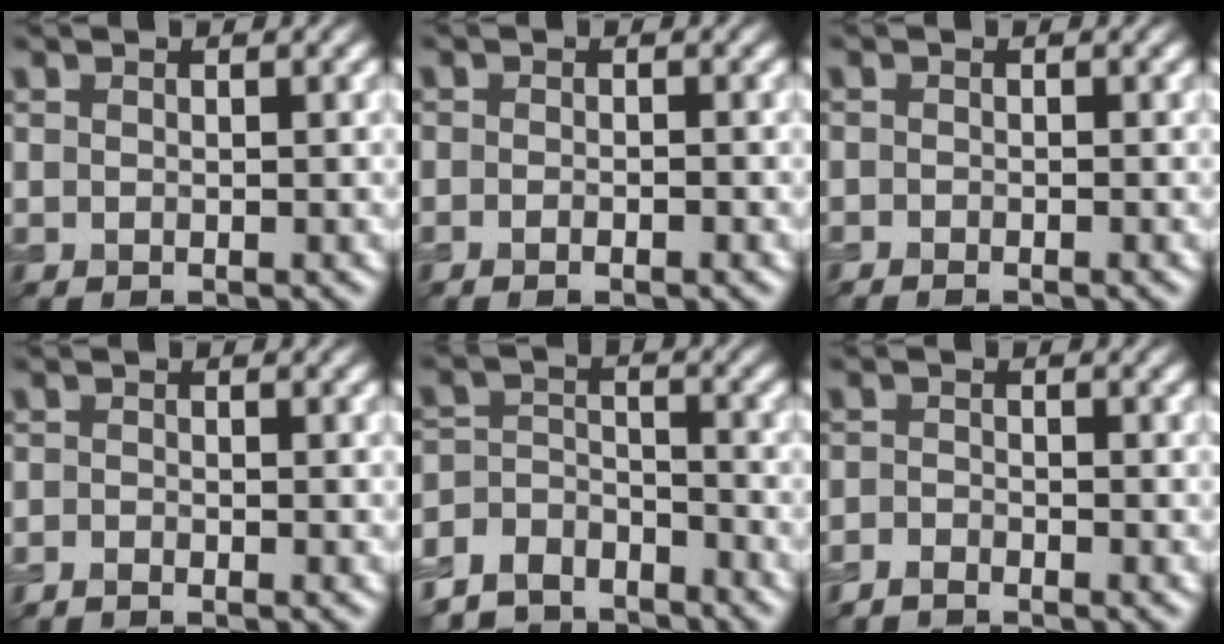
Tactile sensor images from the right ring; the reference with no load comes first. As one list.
[{"total": 1.7, "force": [-0.5, 0.7, 1.4], "torque": [-0.008, 0.001, -0.013]}, {"total": 0.7, "force": [-0.6, 0.1, 0.4], "torque": [-0.007, -0.002, -0.010]}, {"total": 0.9, "force": [-0.8, 0.2, 0.4], "torque": [-0.007, -0.003, -0.019]}, {"total": 6.4, "force": [-5.6, 2.8, 1.0], "torque": [-0.020, -0.008, -0.111]}, {"total": 1.7, "force": [-1.6, 0.4, 0.4], "torque": [-0.008, -0.002, -0.037]}]